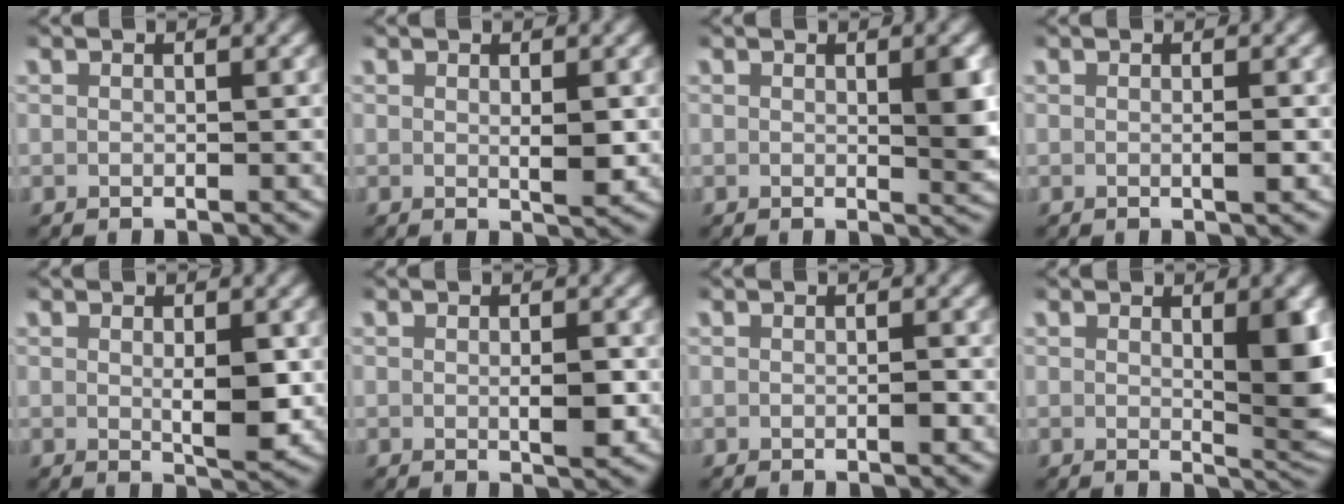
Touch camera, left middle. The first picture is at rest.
{"total": 1.7, "force": [0.2, 0.5, 1.6], "torque": [-0.024, -0.010, 0.005]}
{"total": 2.3, "force": [0.4, 0.5, 2.2], "torque": [-0.022, -0.009, 0.007]}
{"total": 0.9, "force": [-0.1, 0.0, 0.9], "torque": [-0.010, -0.001, -0.003]}
{"total": 3.1, "force": [0.2, 1.1, 2.9], "torque": [-0.046, -0.015, 0.006]}
{"total": 1.9, "force": [-0.1, 0.6, 1.7], "torque": [-0.023, -0.007, -0.001]}
{"total": 0.6, "force": [-0.2, 0.1, 0.5], "torque": [-0.004, 0.001, -0.005]}
{"total": 4.4, "force": [0.8, 1.2, 4.1], "torque": [-0.047, -0.015, 0.017]}